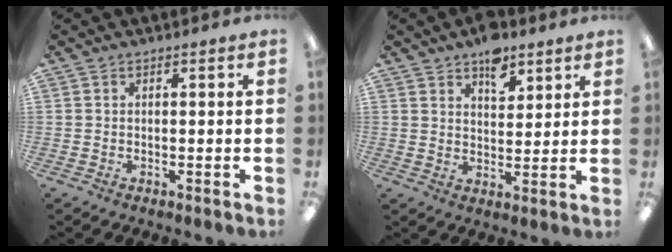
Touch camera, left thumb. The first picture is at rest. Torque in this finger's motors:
{"motor_torque": [1.00, 0.65, 0.89, -0.81, 0.01]}